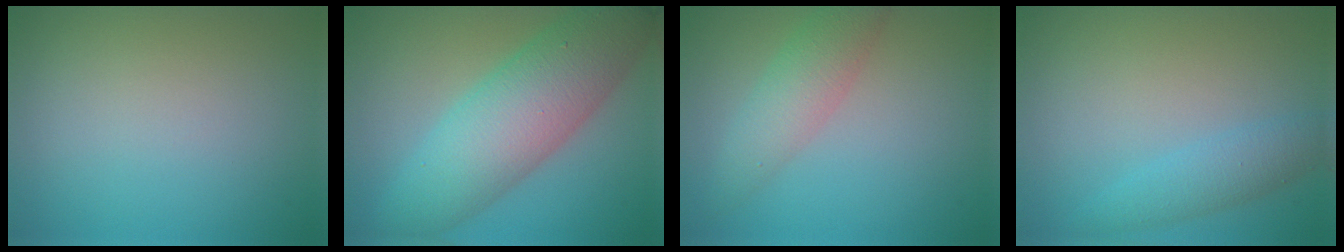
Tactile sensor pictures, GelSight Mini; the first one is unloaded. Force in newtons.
{"total": 9.3, "press": 9.3, "slide": 0.1}
{"total": 3.5, "press": 3.5, "slide": 0.1}
{"total": 2.7, "press": 2.7, "slide": 0.0}